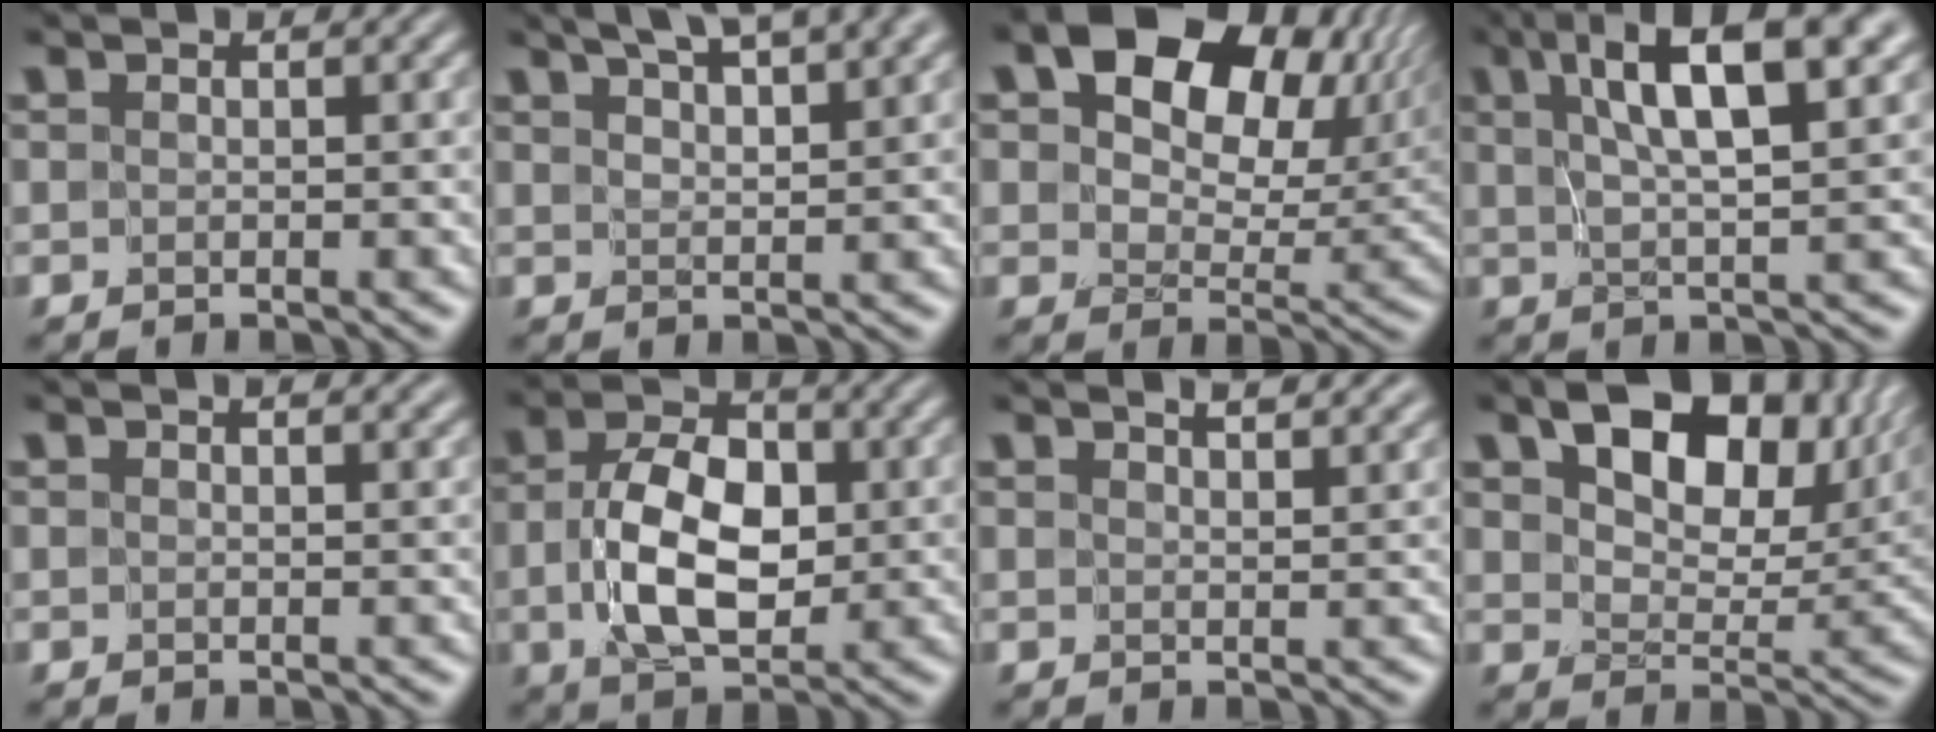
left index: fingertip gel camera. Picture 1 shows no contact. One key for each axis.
{"total": 7.2, "fx": 5.1, "fy": 2.0, "fz": 4.6, "tx": -0.053, "ty": 0.029, "tz": 0.053}
{"total": 13.9, "fx": 5.7, "fy": 8.6, "fz": 9.3, "tx": -0.130, "ty": 0.006, "tz": 0.096}
{"total": 9.4, "fx": 4.0, "fy": 2.6, "fz": 8.1, "tx": -0.120, "ty": 0.014, "tz": 0.062}
{"total": 2.2, "fx": 1.6, "fy": 0.8, "fz": 1.3, "tx": -0.001, "ty": 0.006, "tz": 0.006}
{"total": 7.2, "fx": -0.6, "fy": 4.4, "fz": 5.7, "tx": -0.113, "ty": 0.000, "tz": -0.011}
{"total": 4.4, "fx": 3.5, "fy": 1.3, "fz": 2.3, "tx": -0.011, "ty": 0.027, "tz": 0.021}
{"total": 10.5, "fx": 4.9, "fy": 6.0, "fz": 7.1, "tx": -0.113, "ty": 0.001, "tz": 0.092}